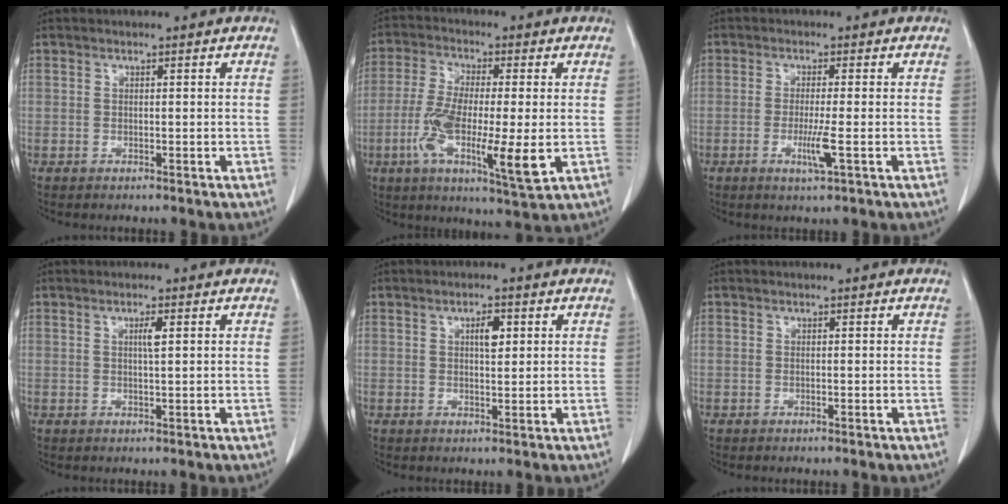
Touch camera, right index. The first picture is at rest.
{"total": 13.6, "force": [-2.9, 2.1, 13.1], "torque": [-0.241, -0.023, -0.052]}
{"total": 3.7, "force": [-1.2, -0.4, 3.5], "torque": [-0.070, -0.010, -0.022]}
{"total": 1.7, "force": [0.5, 0.0, 1.6], "torque": [-0.030, 0.001, 0.008]}
{"total": 2.8, "force": [1.0, 0.9, 2.5], "torque": [-0.041, 0.001, 0.016]}
{"total": 0.0}